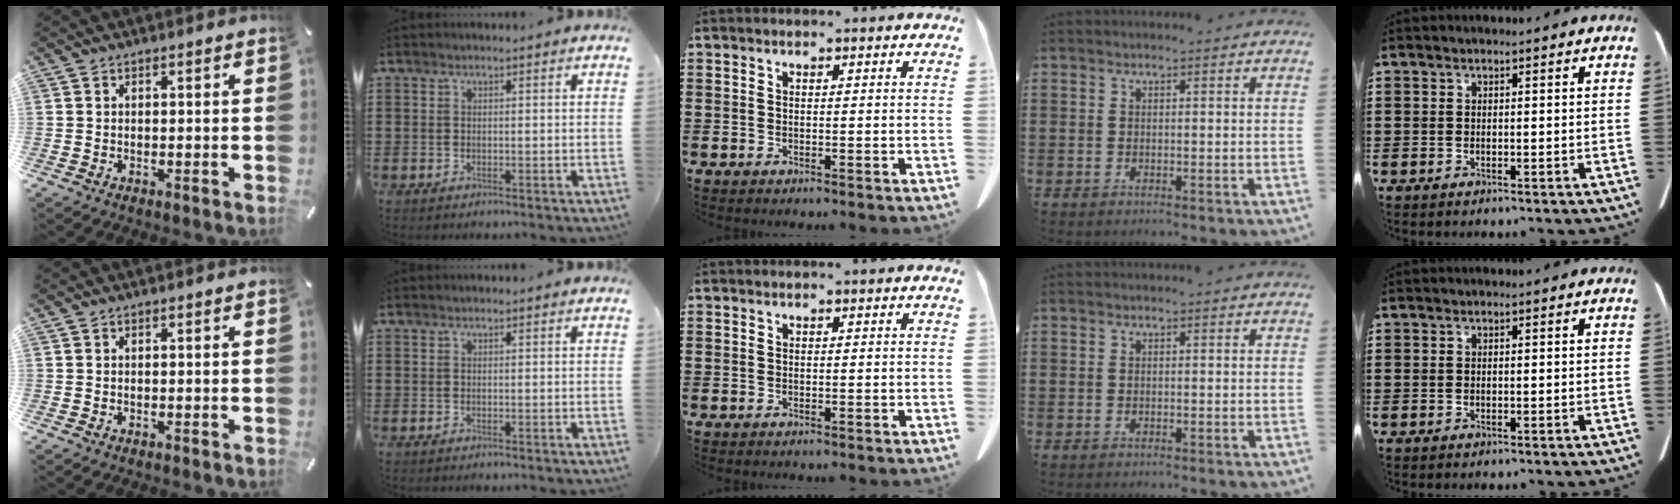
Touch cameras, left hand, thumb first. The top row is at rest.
{}